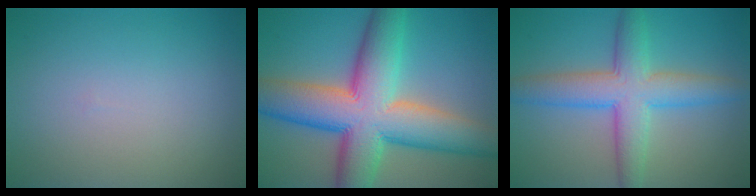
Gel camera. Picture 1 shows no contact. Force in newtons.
{"total": 13.3, "press": 13.3, "slide": 0.3}
{"total": 6.6, "press": 6.6, "slide": 0.1}